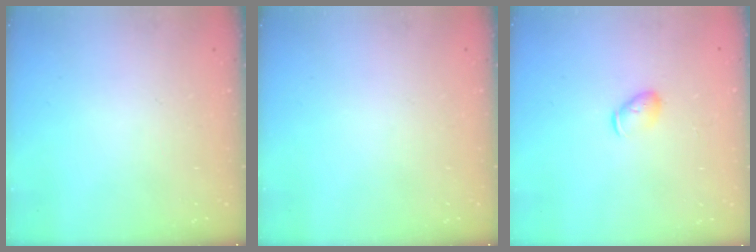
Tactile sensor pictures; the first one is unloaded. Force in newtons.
{"total": 0.0}
{"total": 4.7, "press": 4.6, "slide": 0.7}